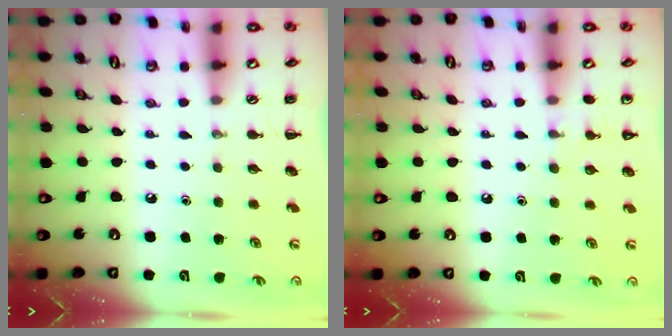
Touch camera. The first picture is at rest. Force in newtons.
{"total": 6.0, "press": 5.8, "slide": 1.7}